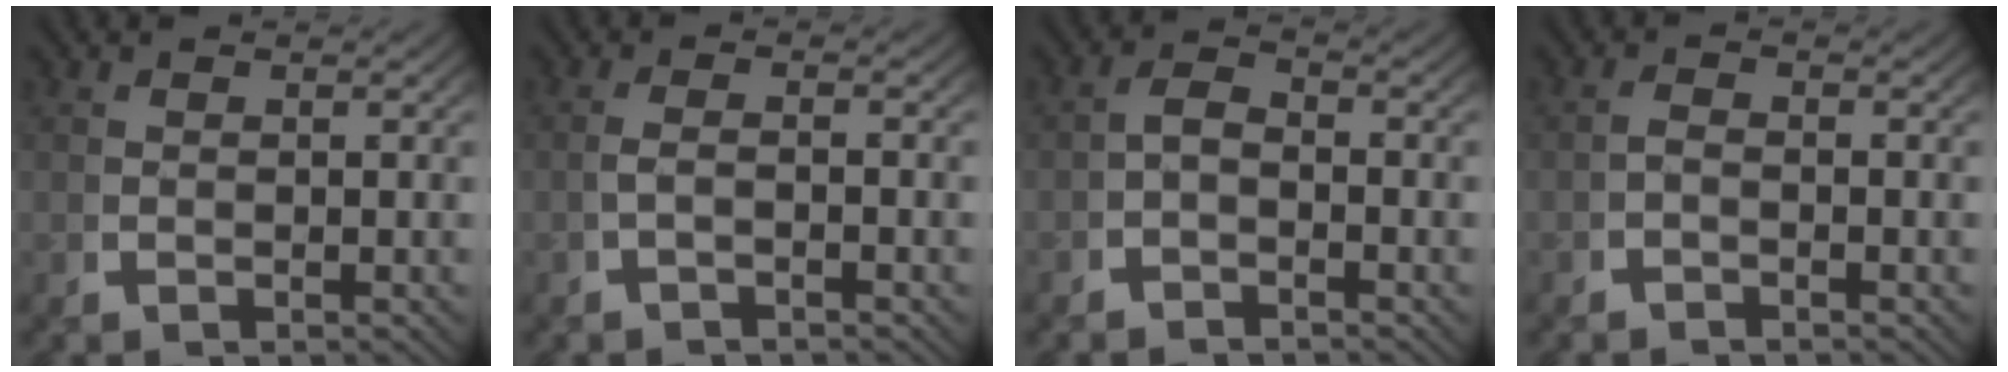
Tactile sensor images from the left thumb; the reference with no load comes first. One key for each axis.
{"total": 1.3, "fx": -0.9, "fy": 0.2, "fz": 0.9, "tx": -0.021, "ty": 0.000, "tz": -0.016}
{"total": 2.2, "fx": -1.1, "fy": 1.3, "fz": 1.3, "tx": -0.022, "ty": -0.004, "tz": -0.021}
{"total": 1.0, "fx": -0.9, "fy": 0.2, "fz": 0.3, "tx": -0.004, "ty": 0.001, "tz": -0.021}